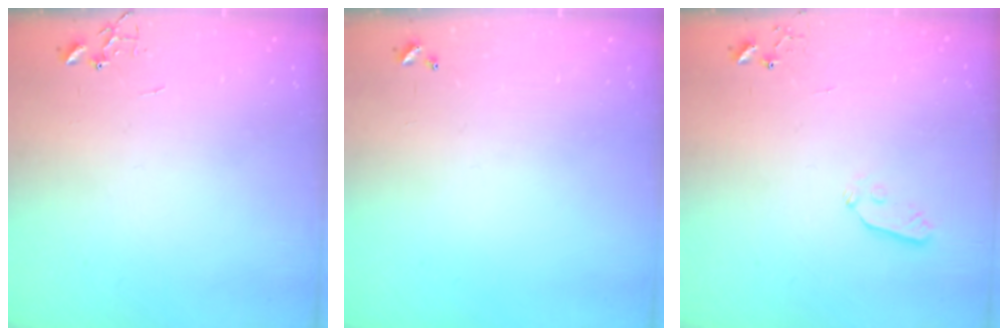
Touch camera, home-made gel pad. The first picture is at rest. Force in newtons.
{"total": 0.0}
{"total": 4.2, "press": 4.2, "slide": 0.5}